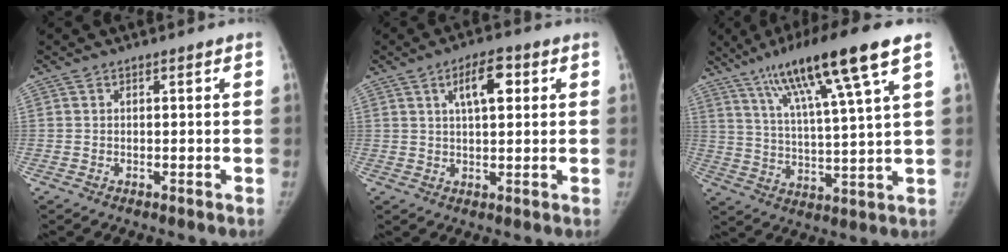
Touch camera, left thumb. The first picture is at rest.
{"total": 7.1, "force": [2.6, 3.0, 5.9], "torque": [-0.081, -0.001, 0.040]}
{"total": 17.2, "force": [9.8, 1.3, 14.1], "torque": [-0.239, -0.024, 0.166]}